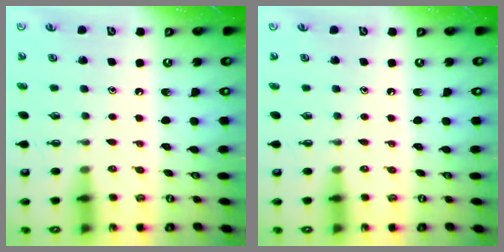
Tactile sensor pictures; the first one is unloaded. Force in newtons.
{"total": 0.0}